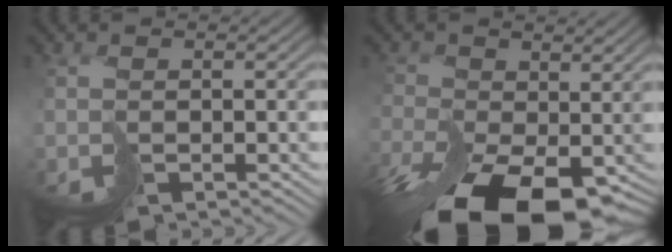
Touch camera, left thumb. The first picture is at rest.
{"total": 14.2, "force": [-7.5, 7.2, 9.7], "torque": [-0.208, -0.047, -0.101]}